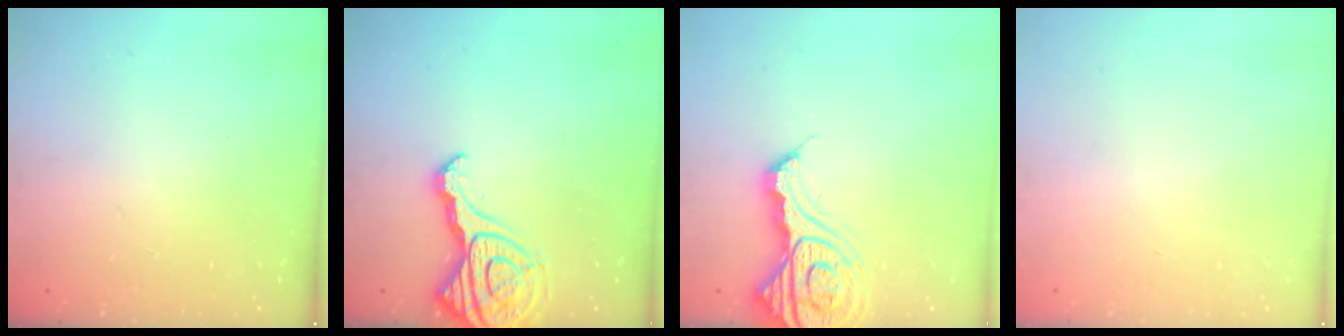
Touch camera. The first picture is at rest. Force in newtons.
{"total": 13.1, "press": 13.0, "slide": 1.4}
{"total": 13.7, "press": 13.6, "slide": 1.4}
{"total": 0.0}